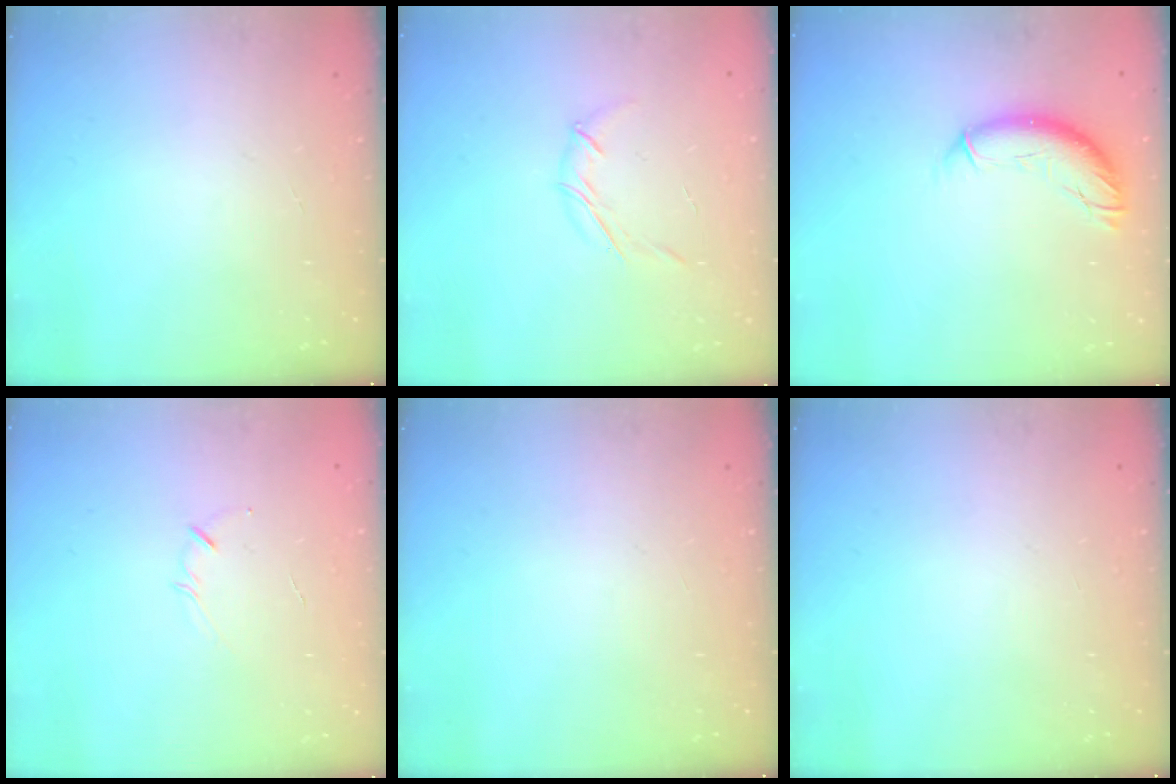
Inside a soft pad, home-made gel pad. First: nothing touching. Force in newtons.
{"total": 5.1, "press": 5.0, "slide": 1.1}
{"total": 10.1, "press": 10.0, "slide": 1.3}
{"total": 2.4, "press": 2.3, "slide": 0.5}
{"total": 0.0}
{"total": 0.0}